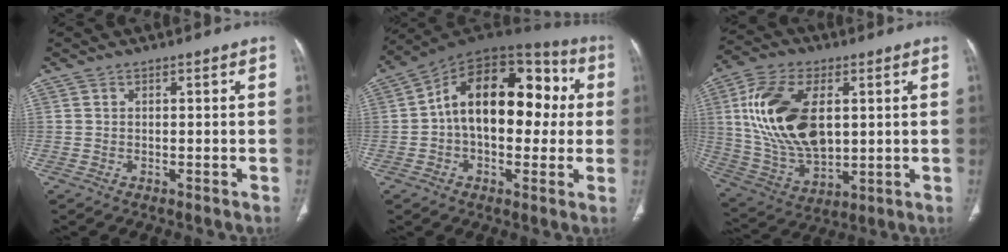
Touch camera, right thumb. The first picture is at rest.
{"total": 20.4, "force": [1.6, 12.3, 16.2], "torque": [-0.212, 0.048, 0.016]}
{"total": 20.1, "force": [3.8, 11.5, 16.1], "torque": [-0.308, -0.010, 0.080]}